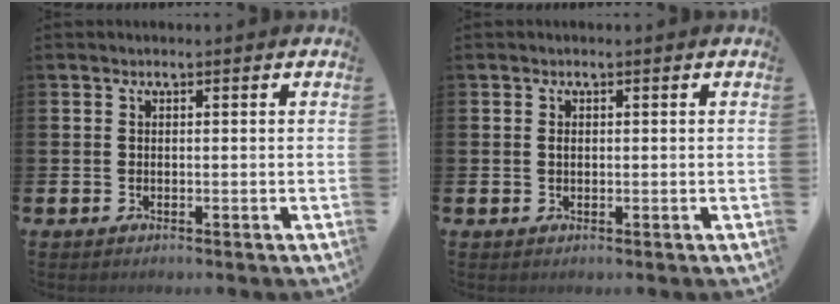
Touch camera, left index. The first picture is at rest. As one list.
[{"total": 0.7, "force": [0.1, 0.4, 0.5], "torque": [0.004, -0.003, -0.002]}]